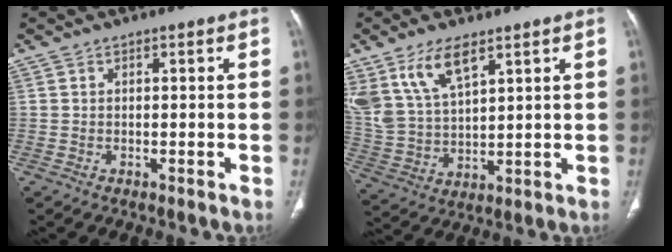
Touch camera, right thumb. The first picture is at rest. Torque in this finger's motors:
{"motor_torque": [0.32, 0.93, 0.99, 0.83, 0.11]}